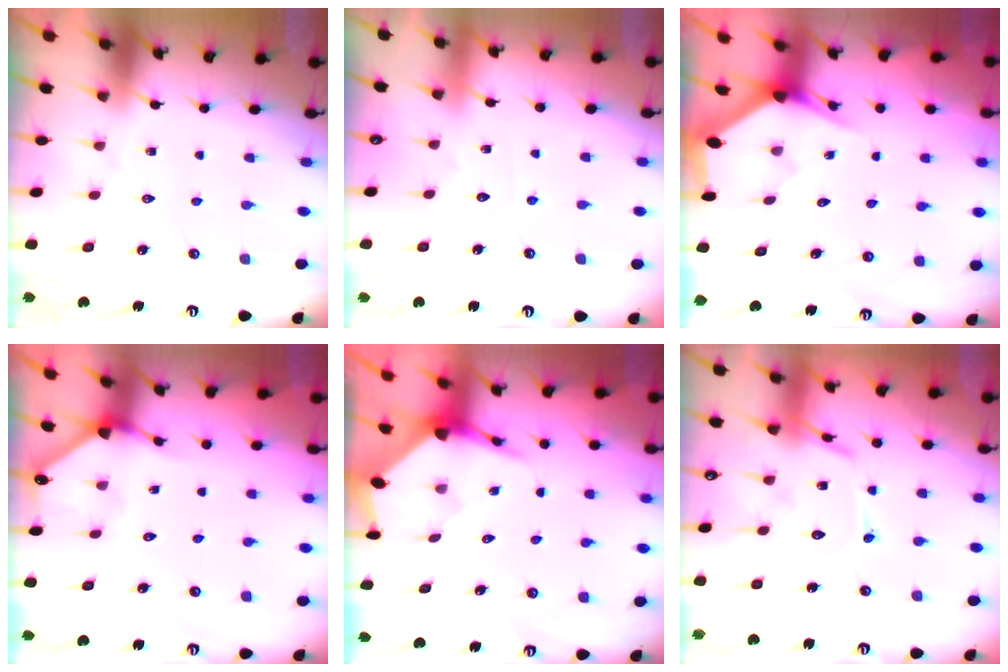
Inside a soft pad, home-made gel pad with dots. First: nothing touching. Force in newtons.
{"total": 3.9, "press": 3.9, "slide": 0.4}
{"total": 3.0, "press": 3.0, "slide": 0.1}
{"total": 2.4, "press": 2.4, "slide": 0.2}
{"total": 3.7, "press": 3.6, "slide": 0.4}
{"total": 13.1, "press": 13.1, "slide": 1.2}